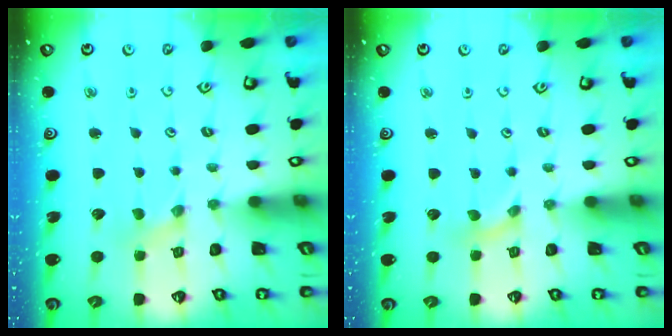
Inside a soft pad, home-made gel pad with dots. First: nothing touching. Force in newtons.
{"total": 0.0}